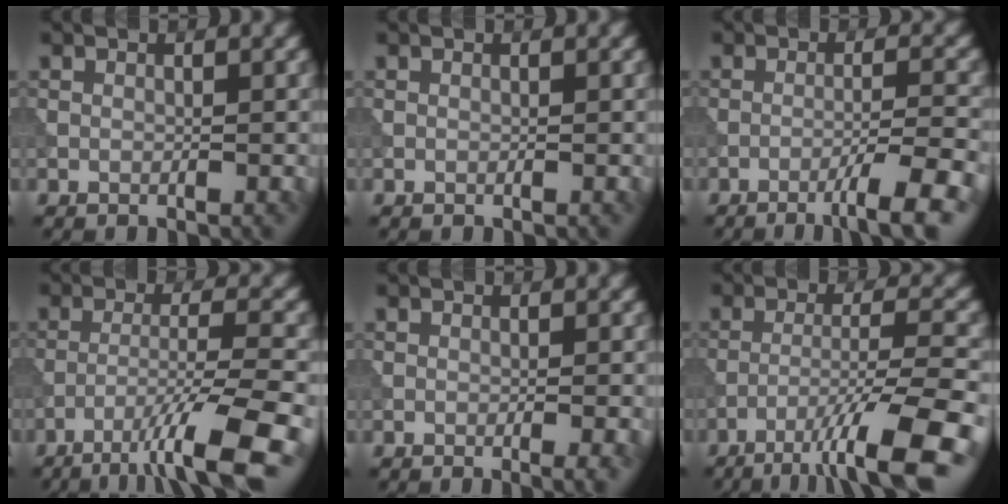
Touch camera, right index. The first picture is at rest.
{"total": 0.0}
{"total": 5.2, "force": [-3.2, 0.5, 4.0], "torque": [-0.065, 0.007, -0.050]}
{"total": 8.0, "force": [-5.3, 0.9, 5.9], "torque": [-0.093, 0.009, -0.085]}
{"total": 2.7, "force": [-0.9, 1.2, 2.3], "torque": [-0.011, 0.003, -0.003]}
{"total": 9.2, "force": [-6.2, 1.2, 6.7], "torque": [-0.108, 0.010, -0.097]}